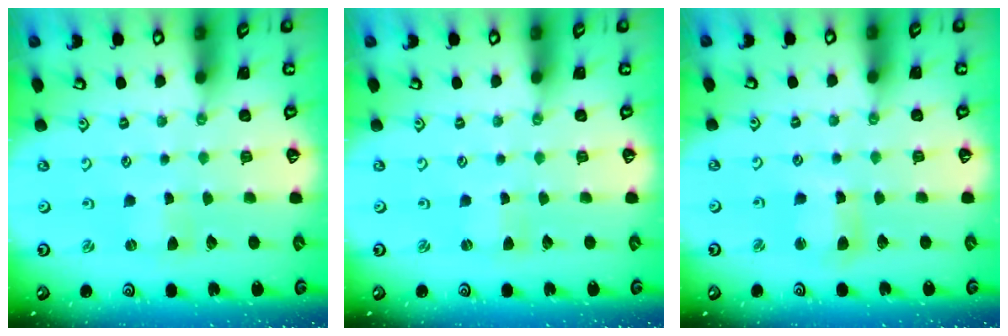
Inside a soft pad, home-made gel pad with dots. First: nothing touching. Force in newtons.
{"total": 1.1, "press": 1.1, "slide": 0.2}
{"total": 5.5, "press": 5.4, "slide": 0.8}